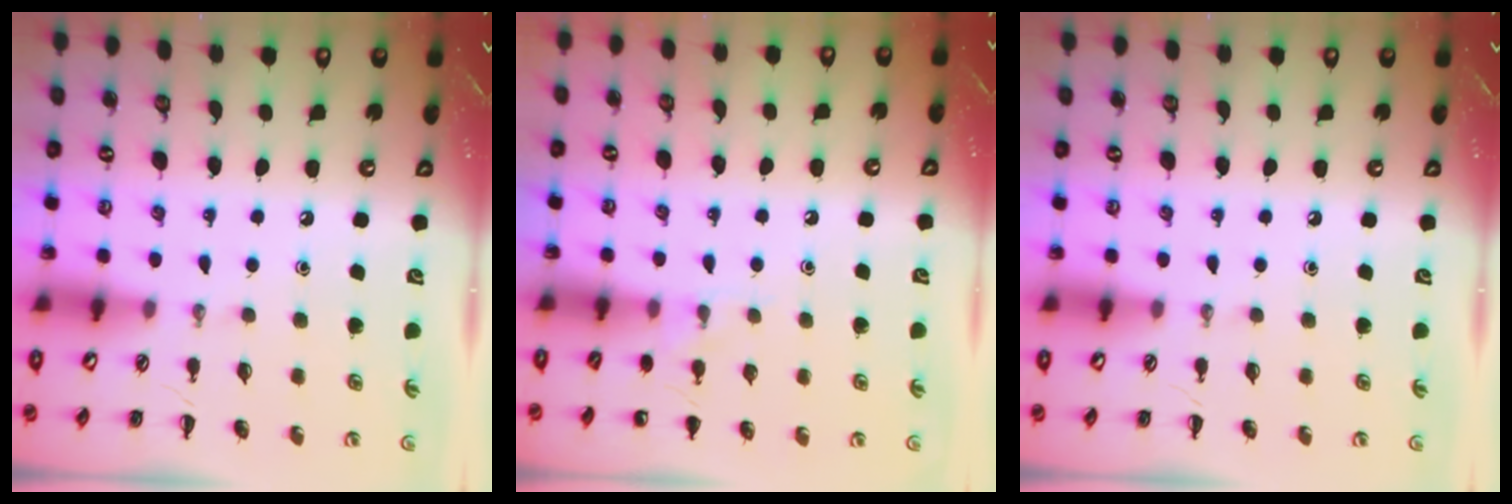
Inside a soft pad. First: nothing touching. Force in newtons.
{"total": 5.5, "press": 5.2, "slide": 1.7}
{"total": 0.0}